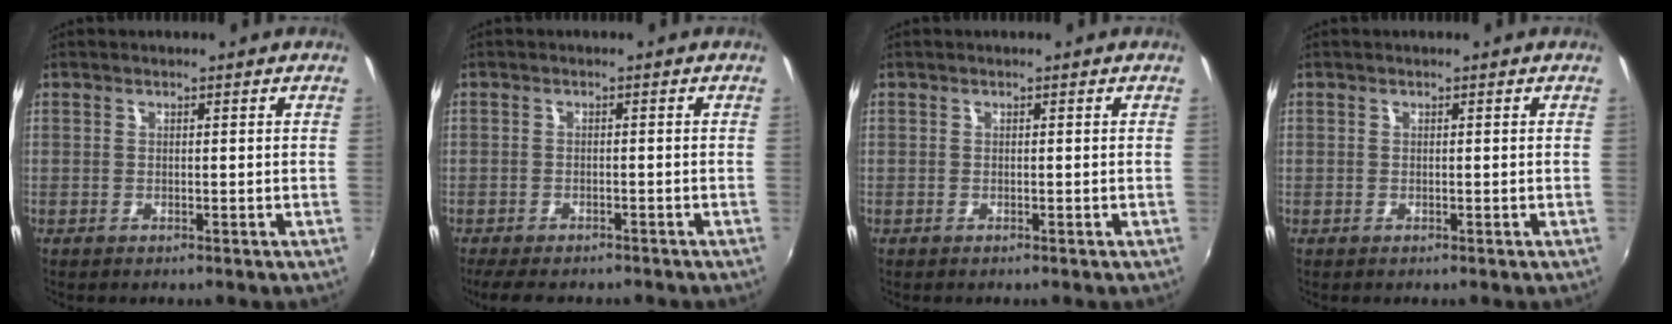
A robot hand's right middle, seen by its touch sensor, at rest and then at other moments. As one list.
[{"total": 6.7, "force": [-5.5, 2.3, 3.0], "torque": [-0.073, -0.018, -0.088]}, {"total": 0.0}, {"total": 0.0}]